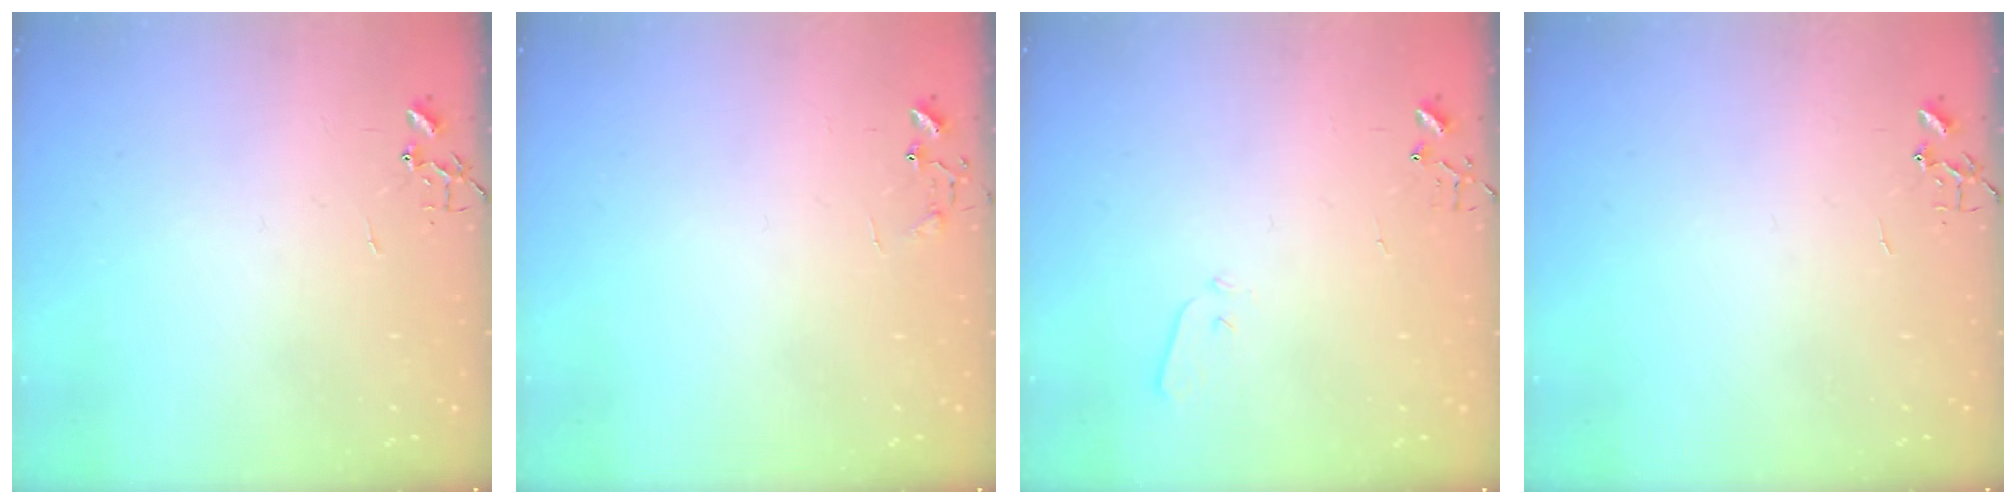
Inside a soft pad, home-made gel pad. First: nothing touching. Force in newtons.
{"total": 5.3, "press": 5.2, "slide": 0.4}
{"total": 3.7, "press": 3.6, "slide": 0.7}
{"total": 0.0}